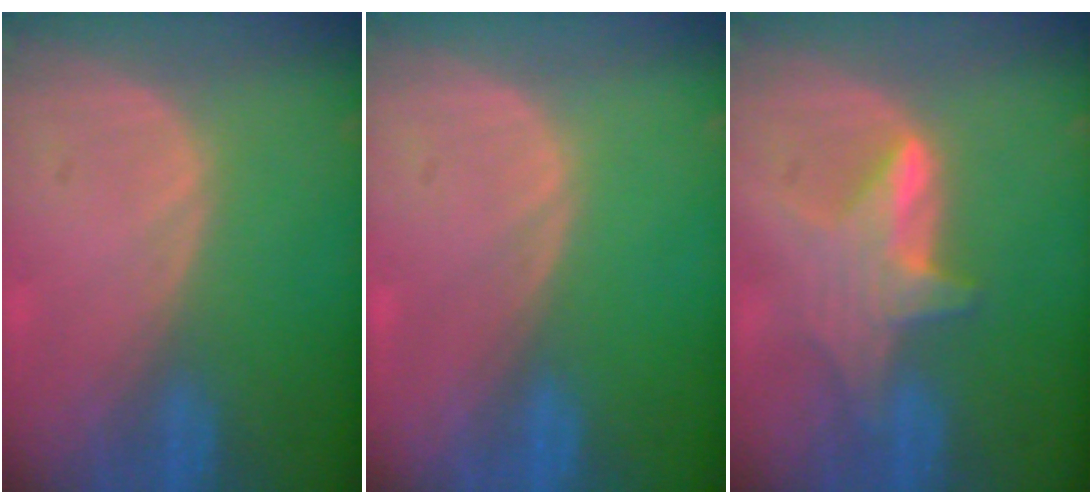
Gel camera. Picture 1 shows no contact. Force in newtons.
{"total": 0.0}
{"total": 6.1, "press": 6.0, "slide": 0.5}